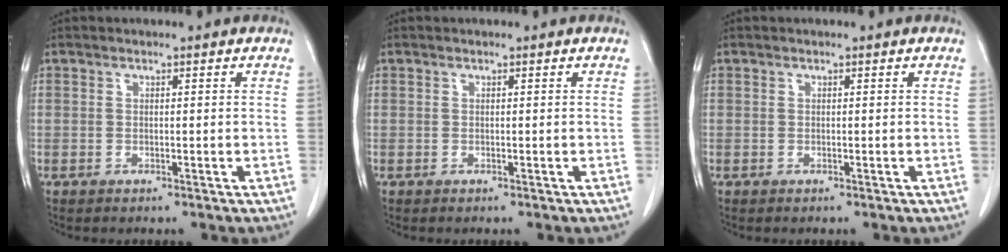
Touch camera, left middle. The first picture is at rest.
{"total": 0.0}
{"total": 0.0}